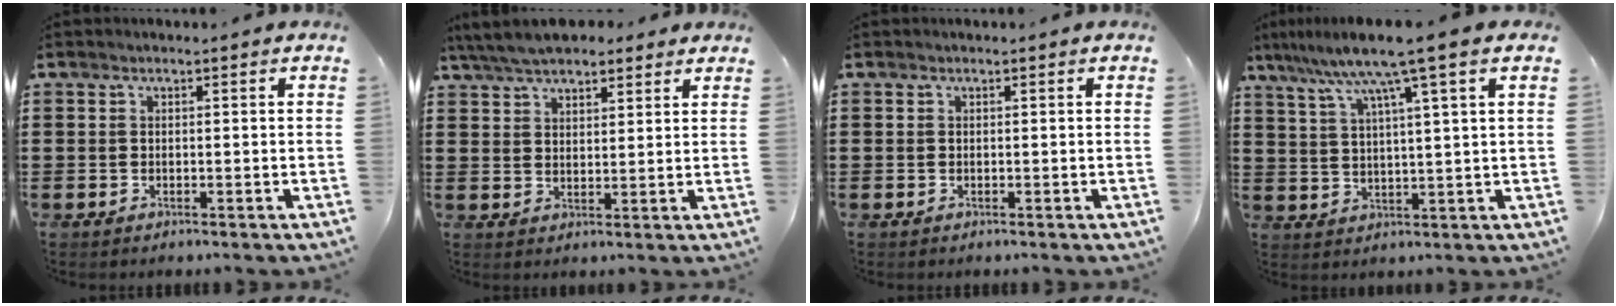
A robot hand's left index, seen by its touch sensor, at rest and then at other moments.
{"total": 6.0, "force": [5.4, 1.7, 2.2], "torque": [-0.061, -0.004, 0.101]}
{"total": 0.0}
{"total": 8.3, "force": [5.5, -0.6, 6.3], "torque": [-0.138, -0.021, 0.088]}